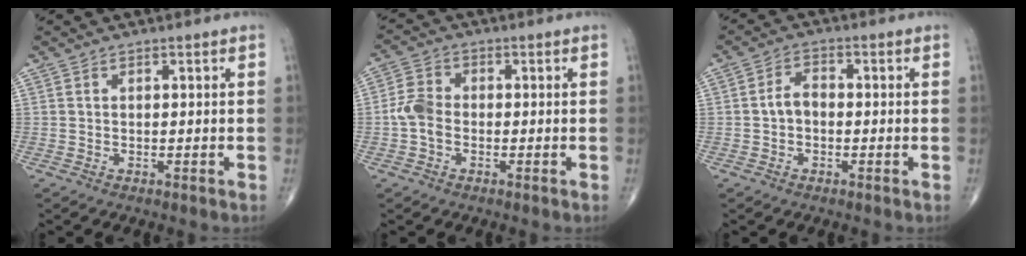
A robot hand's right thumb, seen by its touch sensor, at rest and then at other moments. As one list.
[{"total": 4.9, "force": [-1.0, 3.5, 3.3], "torque": [-0.066, 0.013, -0.029]}, {"total": 3.7, "force": [-0.6, 2.6, 2.6], "torque": [-0.039, 0.018, -0.018]}]